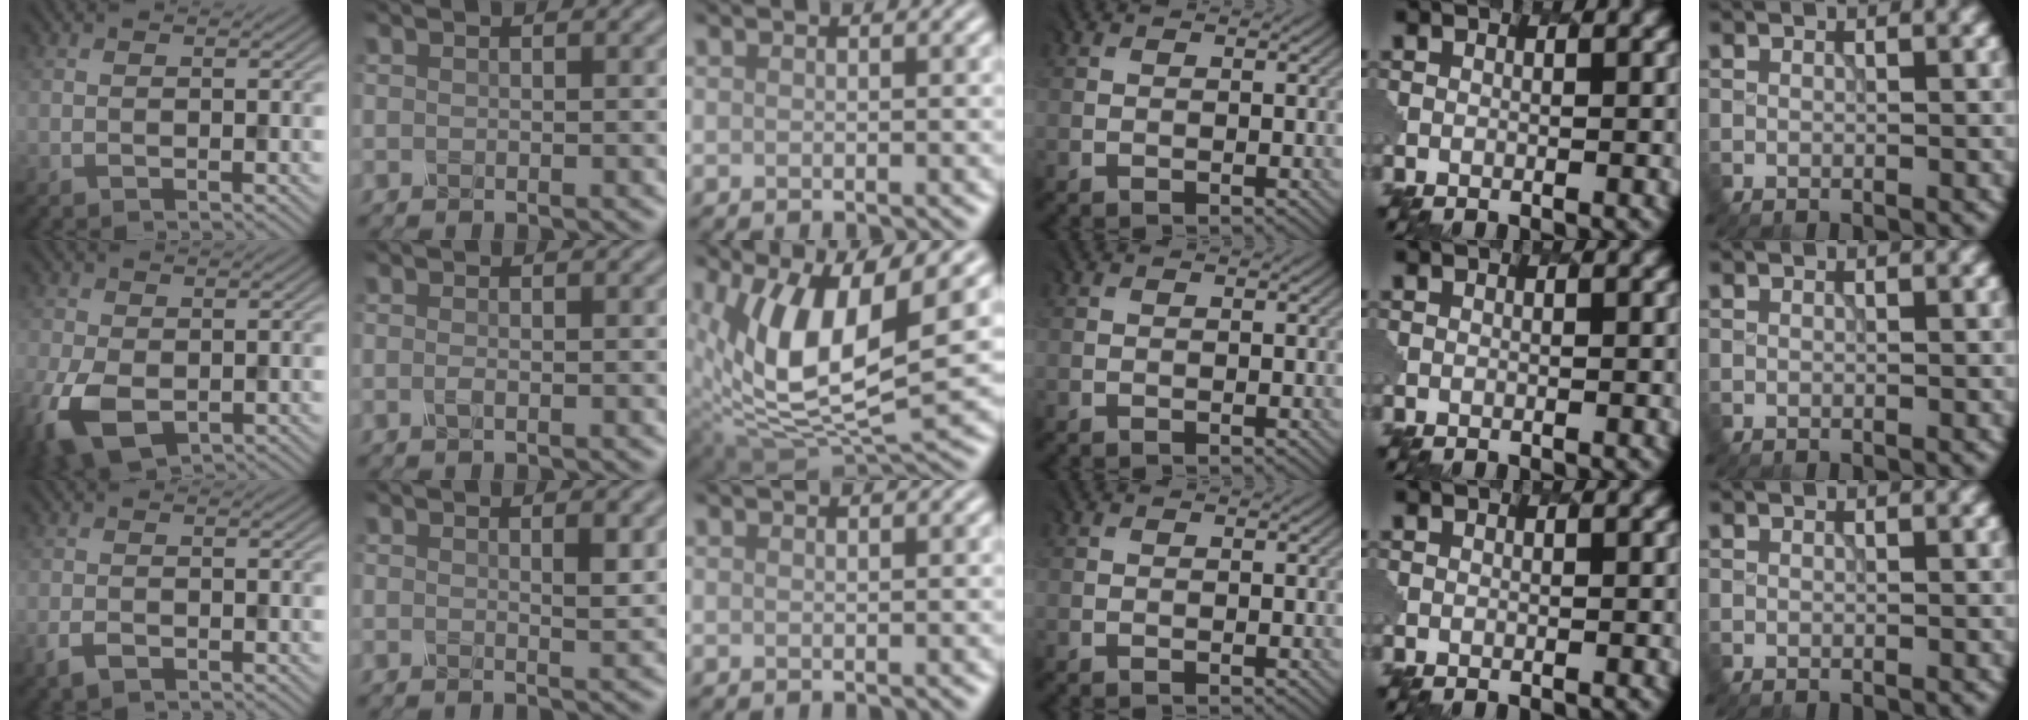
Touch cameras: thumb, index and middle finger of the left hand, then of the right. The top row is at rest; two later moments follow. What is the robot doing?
{"motion": "dispense", "object": "pipette"}